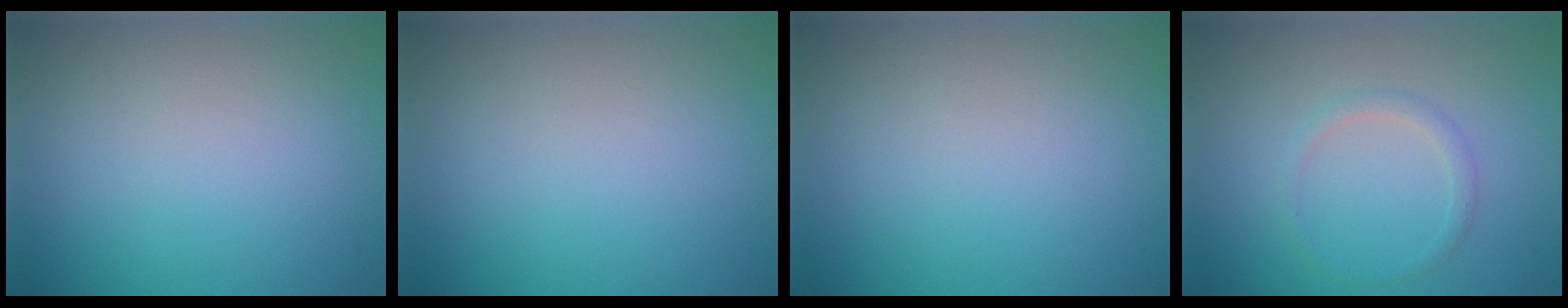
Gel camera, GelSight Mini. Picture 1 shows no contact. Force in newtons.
{"total": 0.0}
{"total": 0.0}
{"total": 1.2, "press": 1.2, "slide": 0.1}